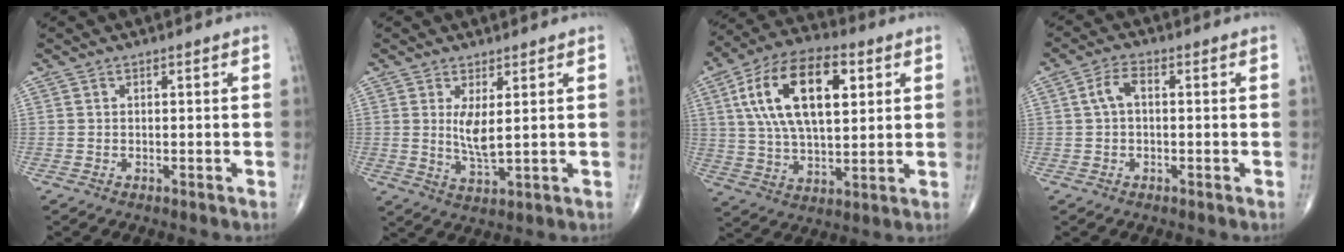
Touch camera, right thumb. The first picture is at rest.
{"total": 4.9, "force": [1.2, 1.2, 4.6], "torque": [-0.089, -0.023, 0.030]}
{"total": 19.6, "force": [5.8, 9.6, 16.1], "torque": [-0.280, 0.001, 0.098]}
{"total": 3.6, "force": [0.3, 1.9, 3.1], "torque": [-0.062, 0.012, 0.001]}